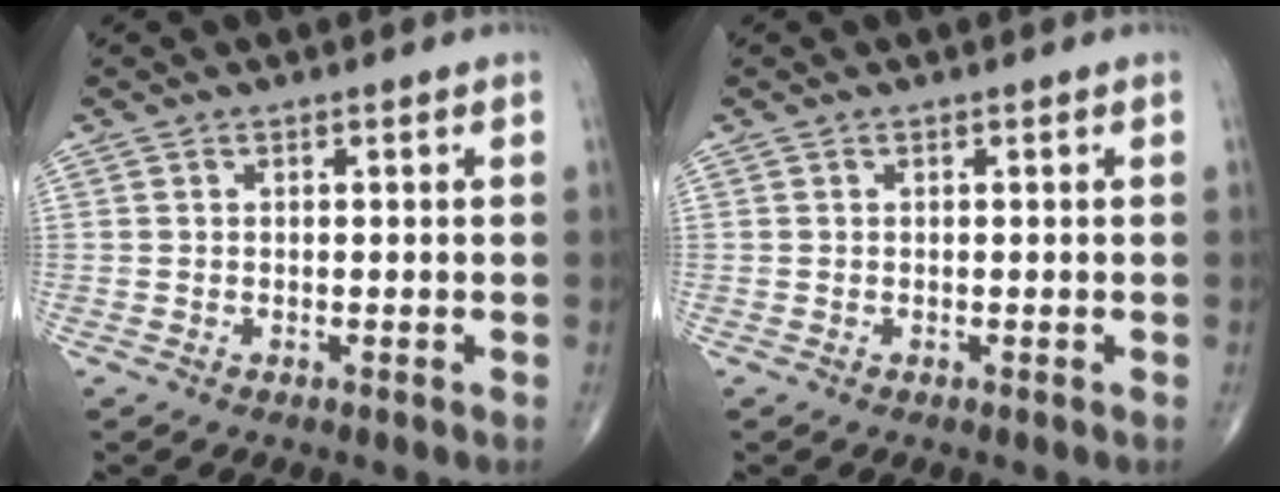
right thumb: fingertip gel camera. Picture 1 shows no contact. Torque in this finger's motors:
{"motor_torque": [0.00, 0.00, -0.07, 0.07, 0.00]}